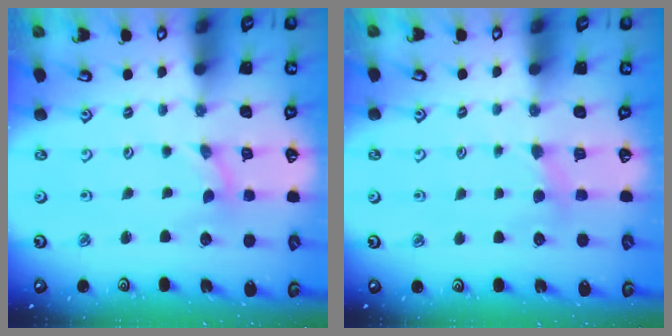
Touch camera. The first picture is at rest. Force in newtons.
{"total": 2.9, "press": 2.9, "slide": 0.5}